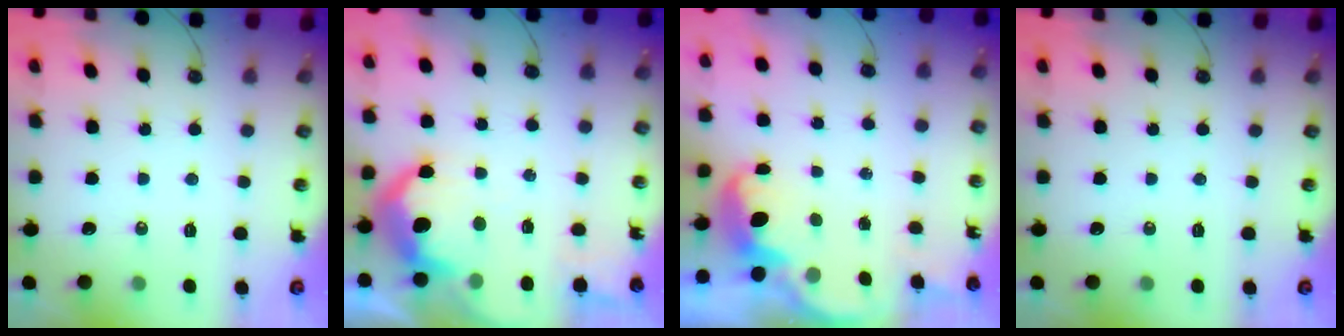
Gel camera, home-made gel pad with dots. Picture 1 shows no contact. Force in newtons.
{"total": 13.9, "press": 13.9, "slide": 1.0}
{"total": 2.5, "press": 2.4, "slide": 0.6}
{"total": 0.0}